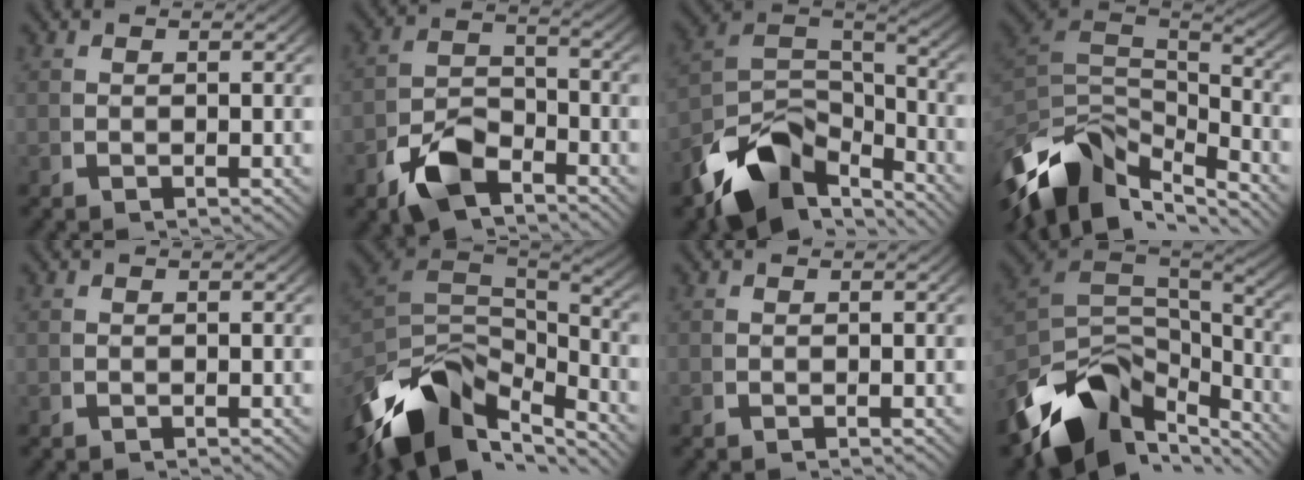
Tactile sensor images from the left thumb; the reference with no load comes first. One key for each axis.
{"total": 6.6, "fx": -4.0, "fy": 4.0, "fz": 3.4, "tx": -0.059, "ty": -0.021, "tz": -0.065}
{"total": 11.5, "fx": -3.8, "fy": 7.1, "fz": 8.2, "tx": -0.168, "ty": -0.041, "tz": -0.056}
{"total": 13.8, "fx": -4.3, "fy": 9.1, "fz": 9.4, "tx": -0.220, "ty": -0.053, "tz": -0.045}
{"total": 0.0}
{"total": 15.3, "fx": -4.9, "fy": 9.6, "fz": 10.8, "tx": -0.242, "ty": -0.056, "tz": -0.055}
{"total": 0.0}
{"total": 13.9, "fx": -4.2, "fy": 8.7, "fz": 9.9, "tx": -0.214, "ty": -0.054, "tz": -0.050}